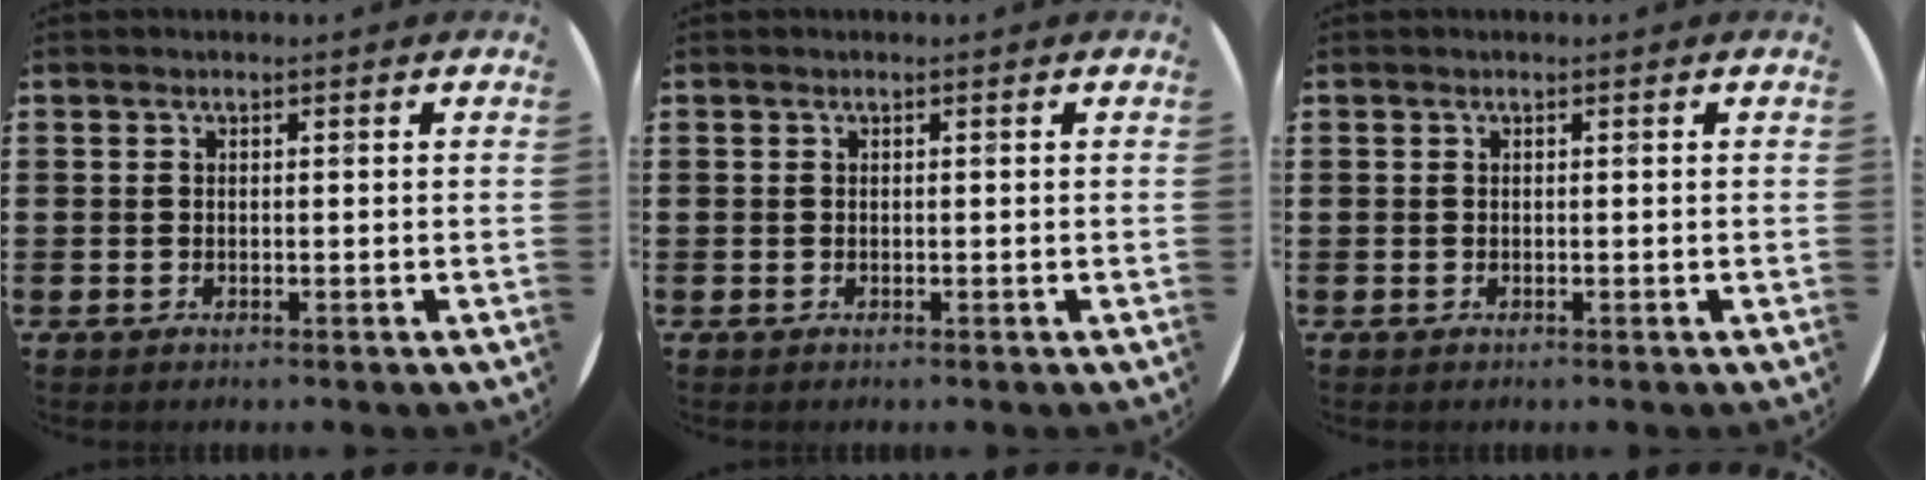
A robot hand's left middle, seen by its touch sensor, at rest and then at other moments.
{"total": 0.0}
{"total": 0.0}